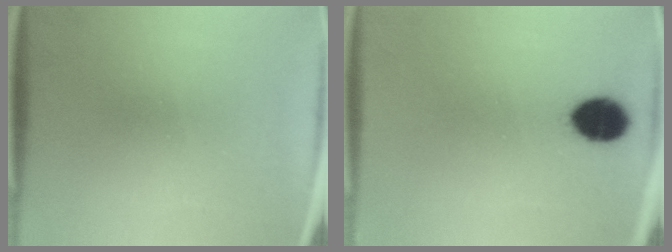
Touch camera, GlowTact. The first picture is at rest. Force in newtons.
{"total": 8.4}